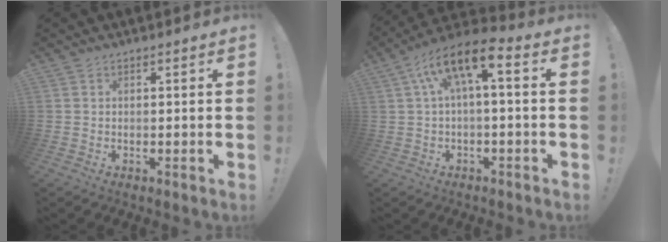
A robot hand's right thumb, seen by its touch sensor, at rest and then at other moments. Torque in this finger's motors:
{"motor_torque": [0.61, 0.78, 0.15, 0.15, 0.12]}